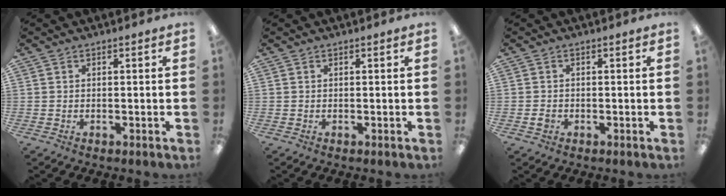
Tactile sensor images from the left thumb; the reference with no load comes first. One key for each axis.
{"total": 0.0}
{"total": 1.5, "fx": -0.4, "fy": 1.3, "fz": 0.5, "tx": -0.008, "ty": 0.003, "tz": -0.009}